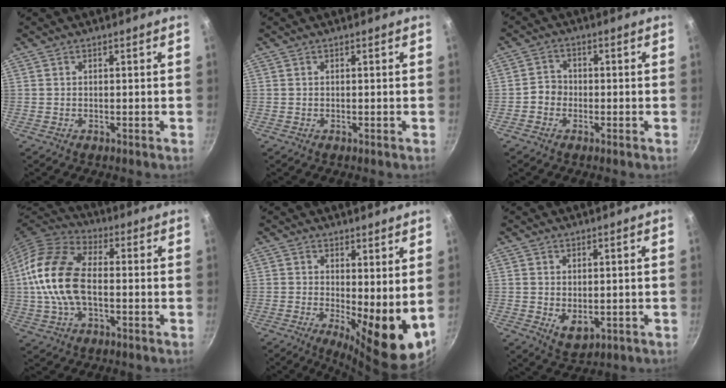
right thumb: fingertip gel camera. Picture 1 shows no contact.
{"total": 0.0}
{"total": 3.1, "force": [-1.1, 2.7, 1.1], "torque": [0.001, 0.017, -0.027]}
{"total": 16.1, "force": [-0.5, 9.2, 13.3], "torque": [-0.252, 0.032, -0.025]}
{"total": 10.7, "force": [0.7, 3.7, 10.0], "torque": [-0.116, -0.023, 0.017]}
{"total": 4.6, "force": [0.2, 3.0, 3.5], "torque": [-0.051, -0.018, 0.011]}